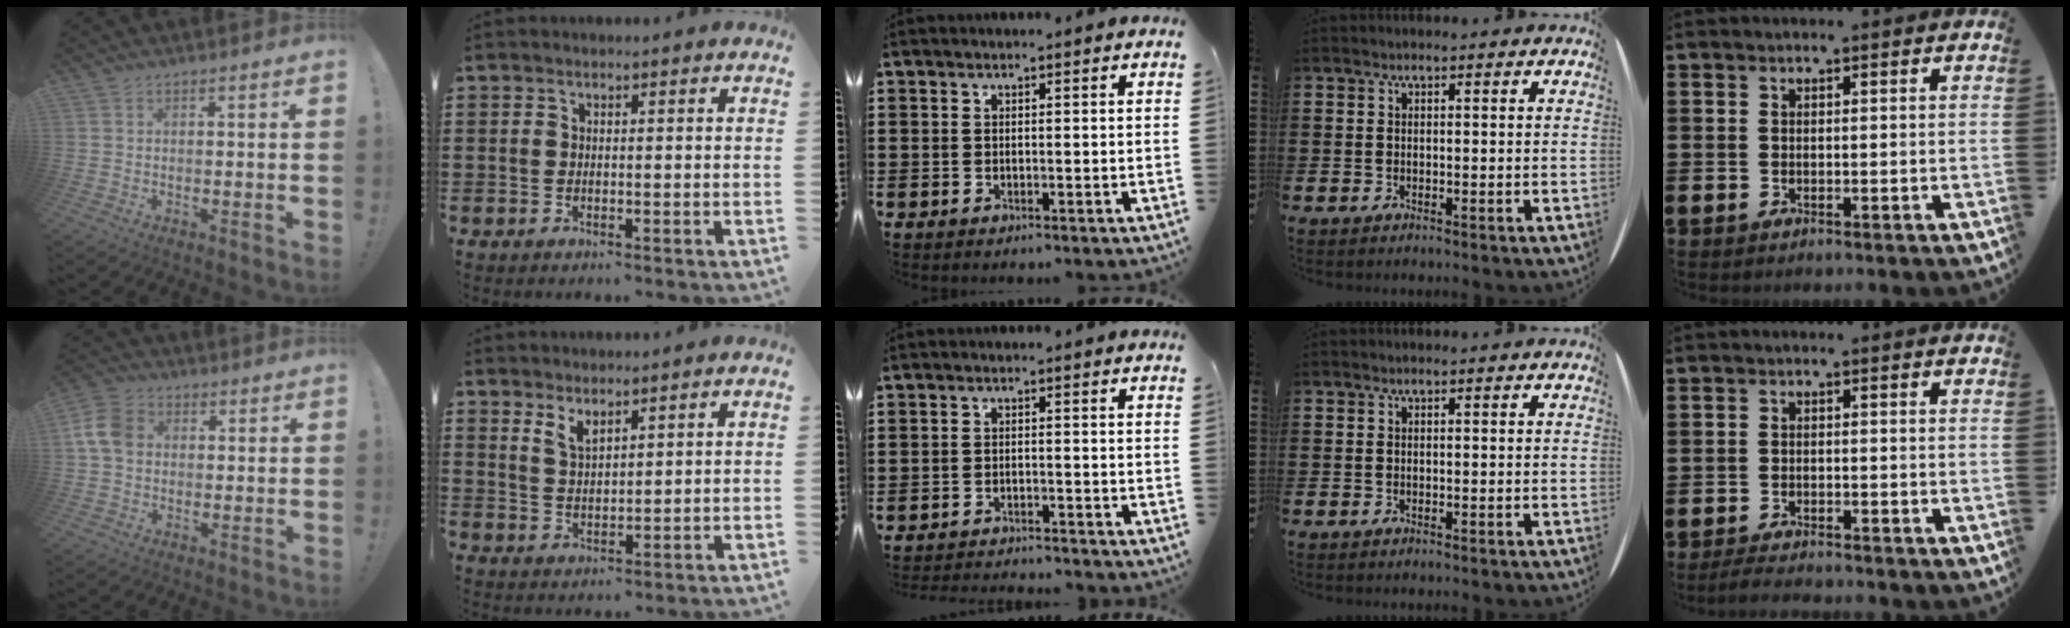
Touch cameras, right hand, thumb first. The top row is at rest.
{"thumb": {"total": 9.0, "force": [0.9, 6.8, 5.8], "torque": [-0.114, 0.014, 0.021]}, "index": {"total": 2.9, "force": [2.2, 1.1, 1.5], "torque": [-0.035, 0.003, 0.042]}, "middle": {"total": 2.2, "force": [-2.2, 0.0, 0.0], "torque": [-0.005, 0.001, -0.048]}, "little": {"total": 1.8, "force": [-1.7, 0.1, 0.4], "torque": [-0.009, 0.005, -0.035]}}